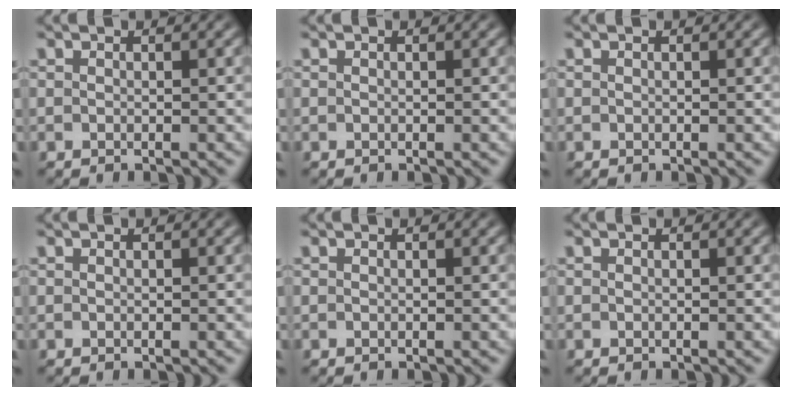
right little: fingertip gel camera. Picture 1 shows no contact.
{"total": 0.0}
{"total": 0.0}
{"total": 0.0}
{"total": 0.0}
{"total": 0.0}